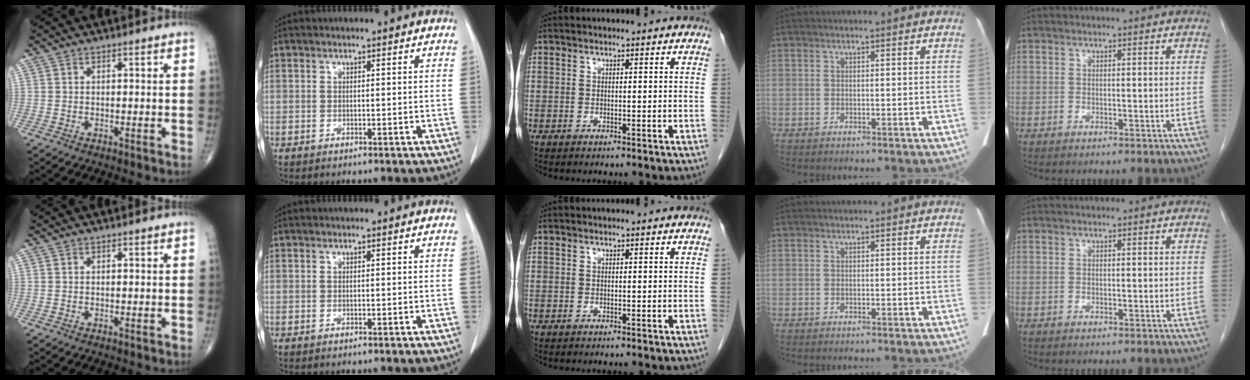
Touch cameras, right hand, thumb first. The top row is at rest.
{}